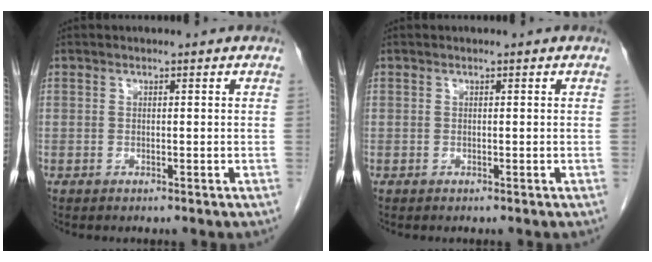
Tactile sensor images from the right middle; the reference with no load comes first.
{"total": 0.0}